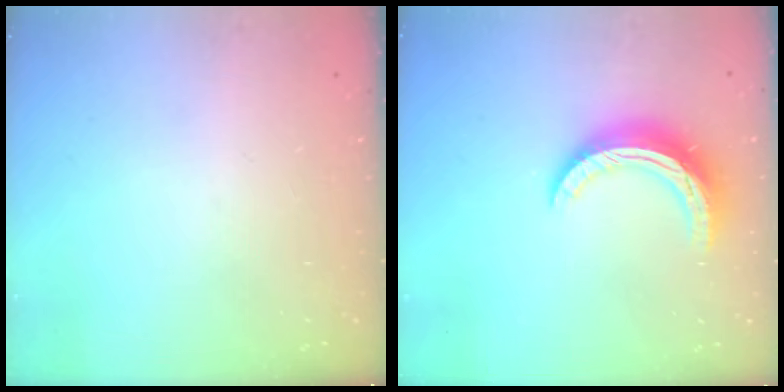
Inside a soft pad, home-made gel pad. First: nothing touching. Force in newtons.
{"total": 11.8, "press": 11.8, "slide": 0.9}